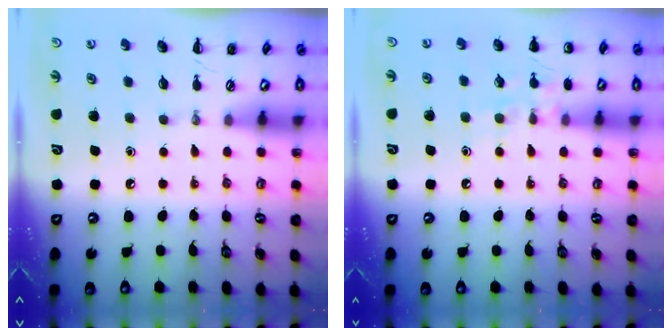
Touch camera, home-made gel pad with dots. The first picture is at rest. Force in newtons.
{"total": 7.7, "press": 7.5, "slide": 1.4}